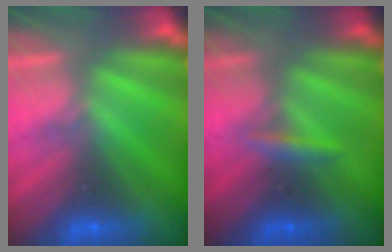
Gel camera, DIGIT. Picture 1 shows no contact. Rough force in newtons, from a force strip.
{"total": 2.4}